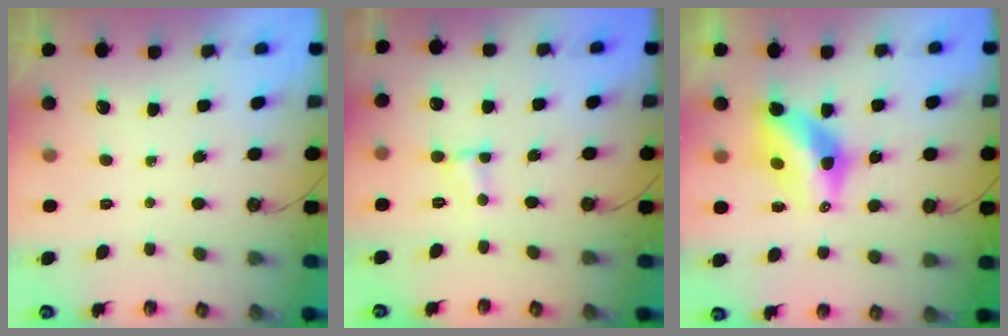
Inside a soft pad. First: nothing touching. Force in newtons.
{"total": 1.9, "press": 1.9, "slide": 0.2}
{"total": 10.5, "press": 10.5, "slide": 1.0}